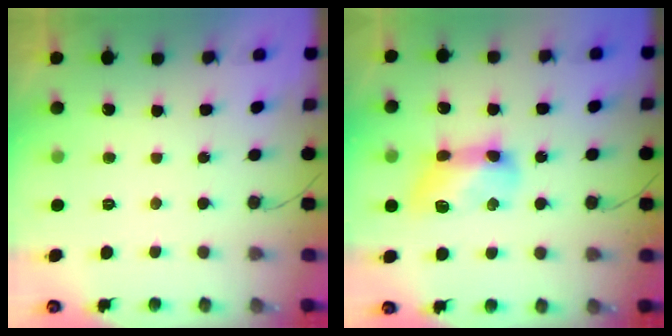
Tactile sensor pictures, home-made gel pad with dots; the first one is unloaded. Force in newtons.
{"total": 12.5, "press": 12.5, "slide": 0.4}